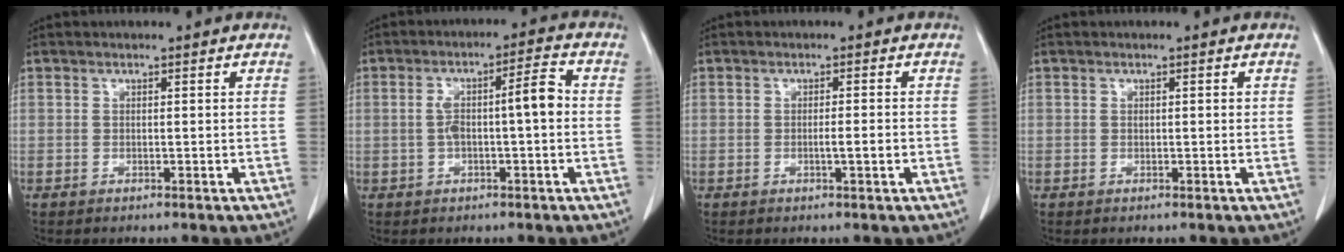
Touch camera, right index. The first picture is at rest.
{"total": 6.8, "force": [-0.2, 1.0, 6.7], "torque": [-0.122, 0.026, -0.002]}
{"total": 2.1, "force": [-0.5, 0.0, 2.0], "torque": [-0.034, -0.002, -0.009]}
{"total": 0.8, "force": [0.2, 0.3, 0.7], "torque": [-0.012, 0.003, 0.005]}